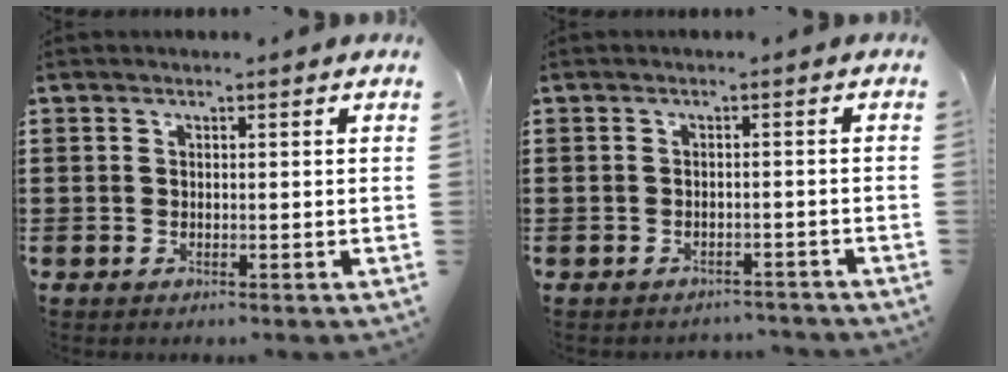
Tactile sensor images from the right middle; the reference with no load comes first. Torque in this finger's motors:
{"motor_torque": [0.28, -0.12, -0.01, 0.01]}